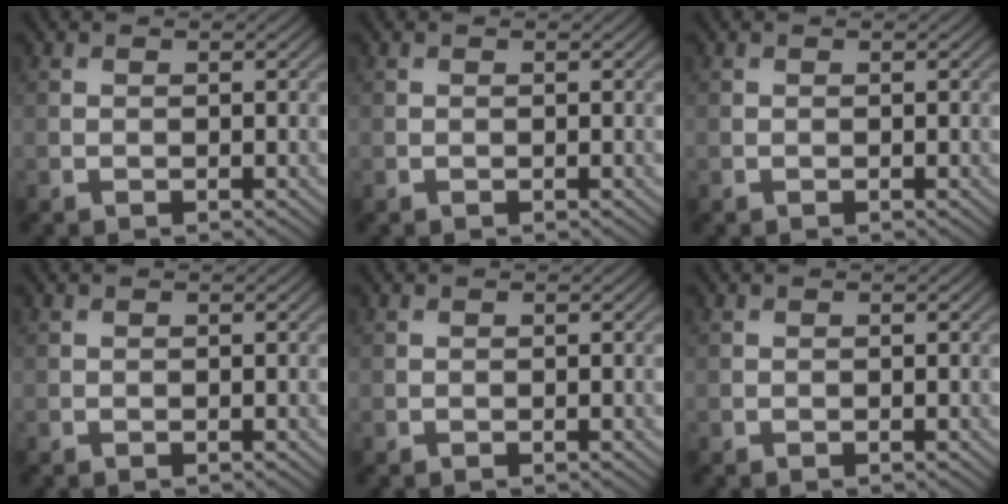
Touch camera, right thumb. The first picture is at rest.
{"total": 0.0}
{"total": 0.0}
{"total": 0.0}
{"total": 0.0}
{"total": 0.0}